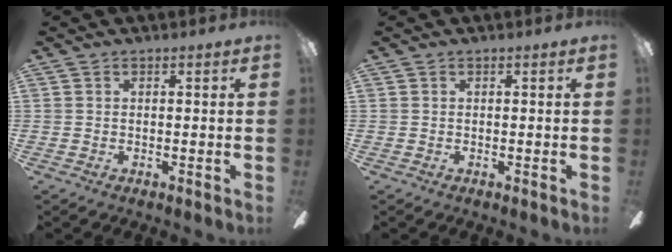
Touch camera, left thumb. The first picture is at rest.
{"total": 0.0}